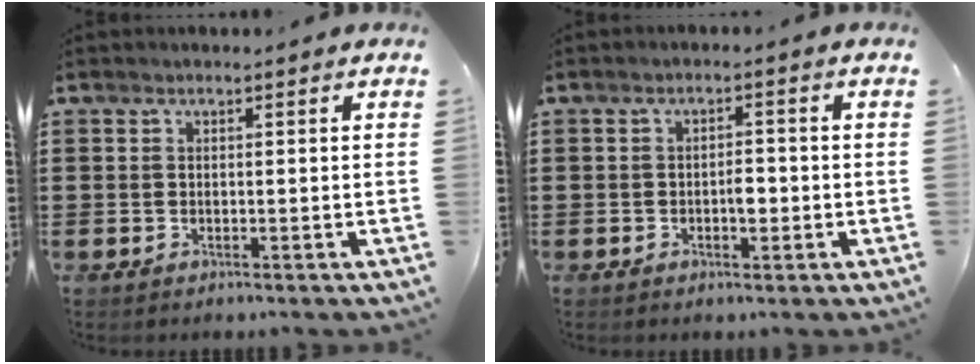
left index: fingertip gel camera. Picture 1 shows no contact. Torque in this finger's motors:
{"motor_torque": [0.08, 0.07, 0.06, 0.04]}